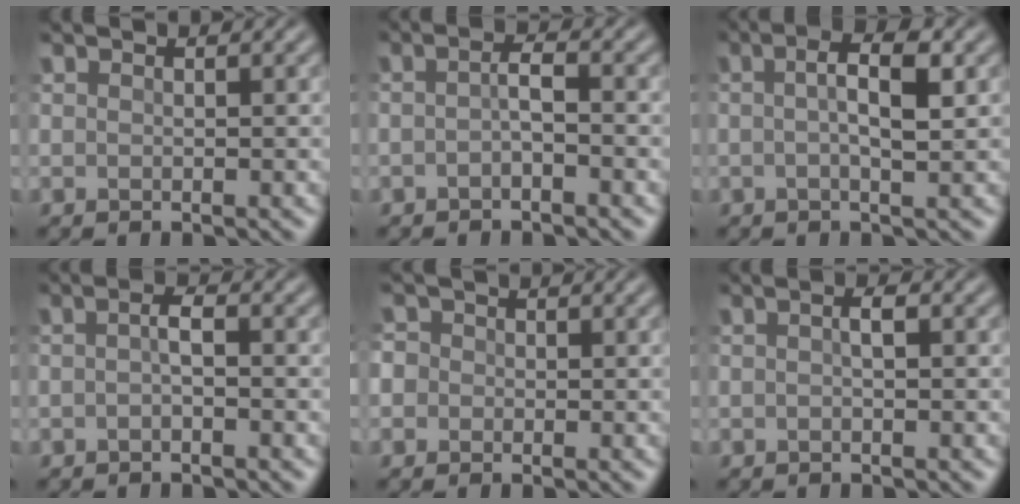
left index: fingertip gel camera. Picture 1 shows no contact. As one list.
[{"total": 1.6, "force": [-0.9, 0.4, 1.3], "torque": [-0.029, 0.003, -0.020]}, {"total": 3.9, "force": [0.4, 1.0, 3.7], "torque": [-0.068, 0.007, 0.000]}, {"total": 1.4, "force": [-0.6, 0.3, 1.2], "torque": [-0.027, 0.003, -0.015]}, {"total": 2.8, "force": [0.2, 2.6, 1.0], "torque": [-0.007, 0.020, -0.020]}, {"total": 1.1, "force": [-0.2, 0.3, 1.0], "torque": [-0.023, 0.004, -0.007]}]